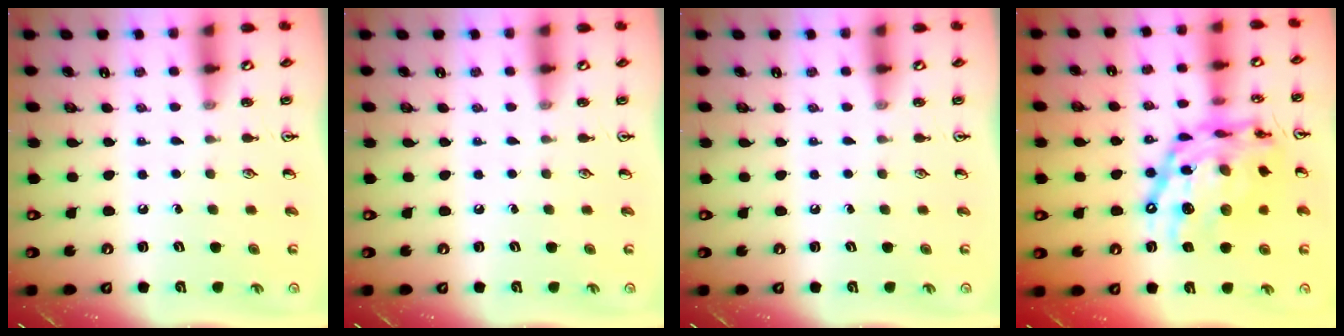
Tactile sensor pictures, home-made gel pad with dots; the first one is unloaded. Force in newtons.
{"total": 0.0}
{"total": 0.0}
{"total": 23.2, "press": 23.1, "slide": 2.0}